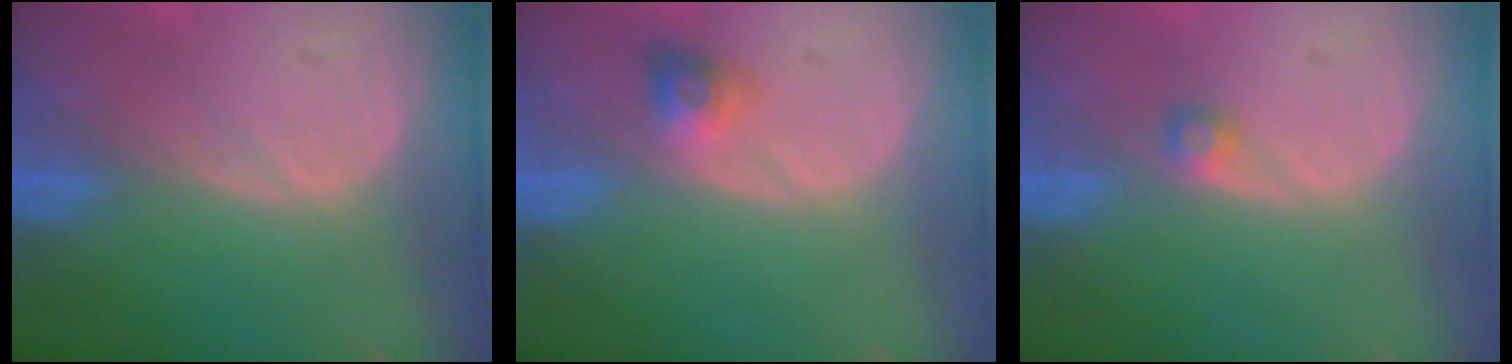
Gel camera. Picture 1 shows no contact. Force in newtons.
{"total": 2.9, "press": 2.7, "slide": 1.2}
{"total": 1.5, "press": 1.4, "slide": 0.2}